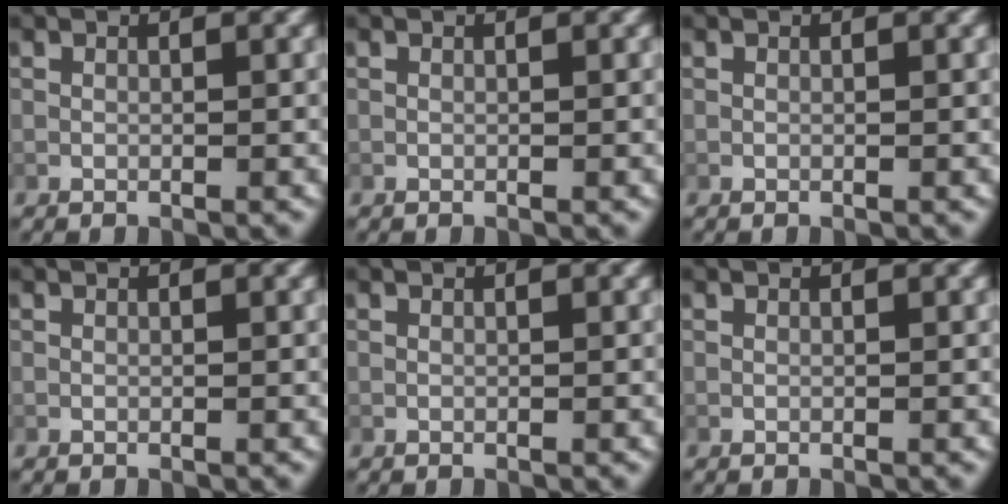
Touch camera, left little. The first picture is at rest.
{"total": 0.0}
{"total": 0.0}
{"total": 0.0}
{"total": 0.0}
{"total": 0.0}